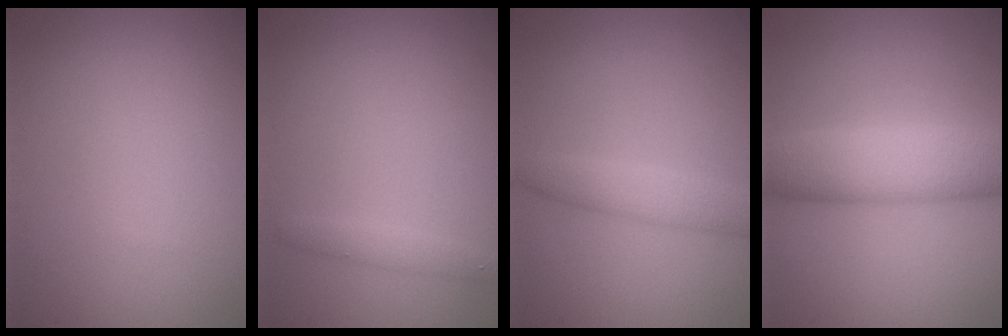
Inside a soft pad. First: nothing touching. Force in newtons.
{"total": 1.3, "press": 1.3, "slide": 0.0}
{"total": 2.6, "press": 2.6, "slide": 0.1}
{"total": 6.9, "press": 6.9, "slide": 0.0}